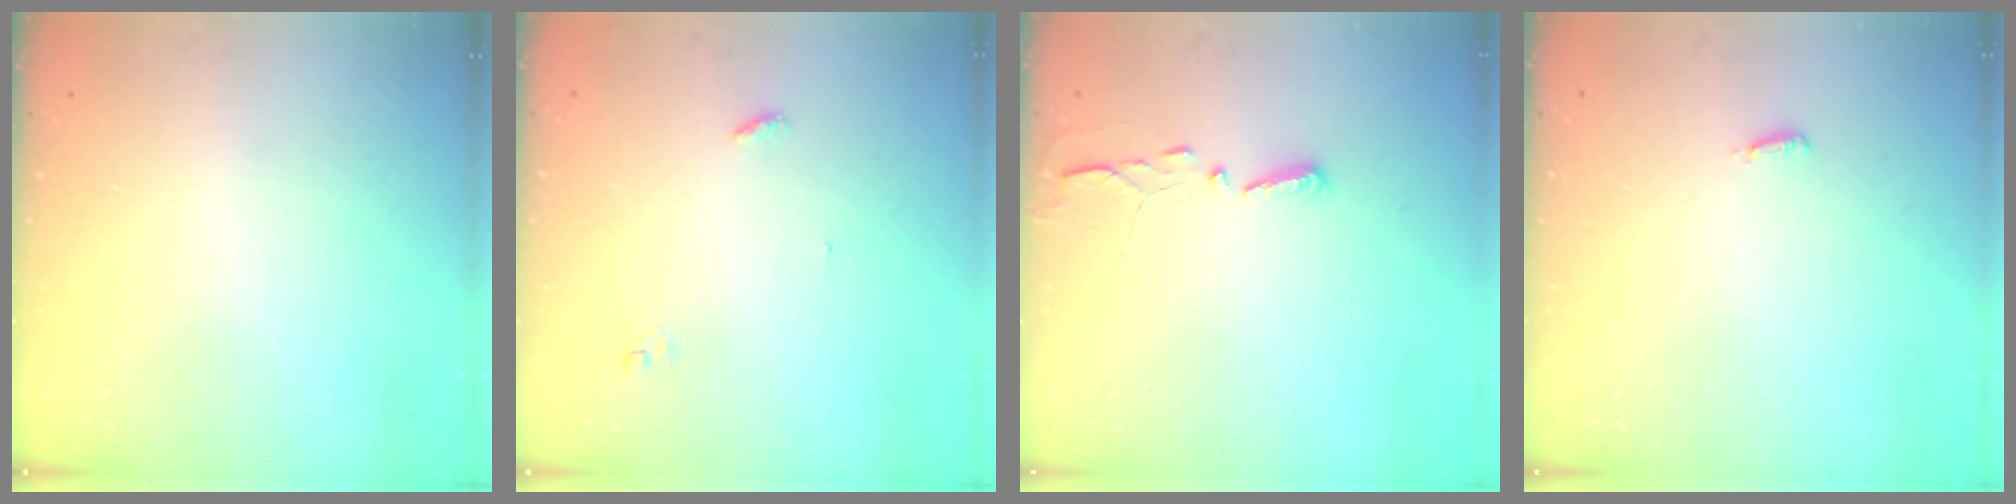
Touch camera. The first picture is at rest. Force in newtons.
{"total": 2.8, "press": 2.8, "slide": 0.3}
{"total": 2.9, "press": 2.9, "slide": 0.4}
{"total": 2.9, "press": 2.8, "slide": 0.9}